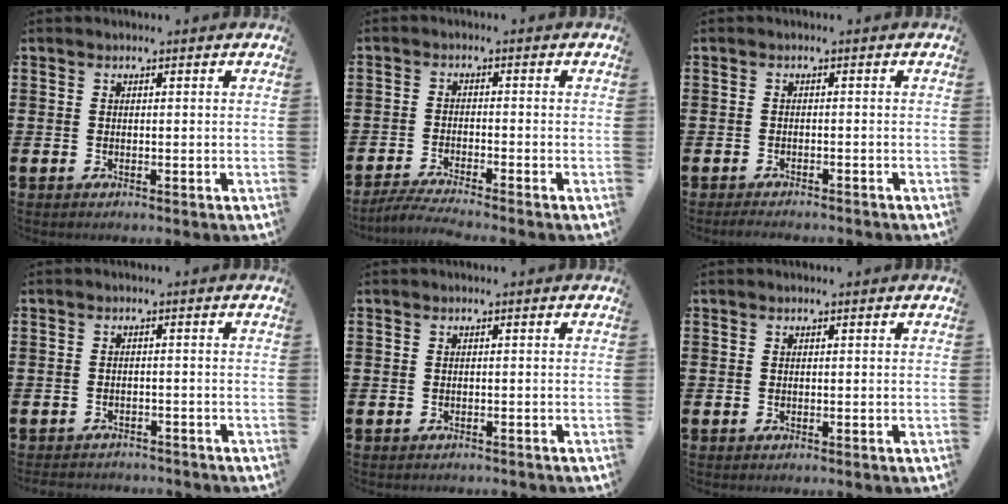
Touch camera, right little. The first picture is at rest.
{"total": 2.9, "force": [-2.6, -0.2, 1.3], "torque": [-0.020, -0.002, -0.049]}
{"total": 1.2, "force": [-1.2, 0.0, 0.2], "torque": [-0.006, 0.000, -0.024]}
{"total": 1.4, "force": [-1.4, 0.2, -0.1], "torque": [-0.003, 0.002, -0.032]}
{"total": 0.0}
{"total": 0.0}